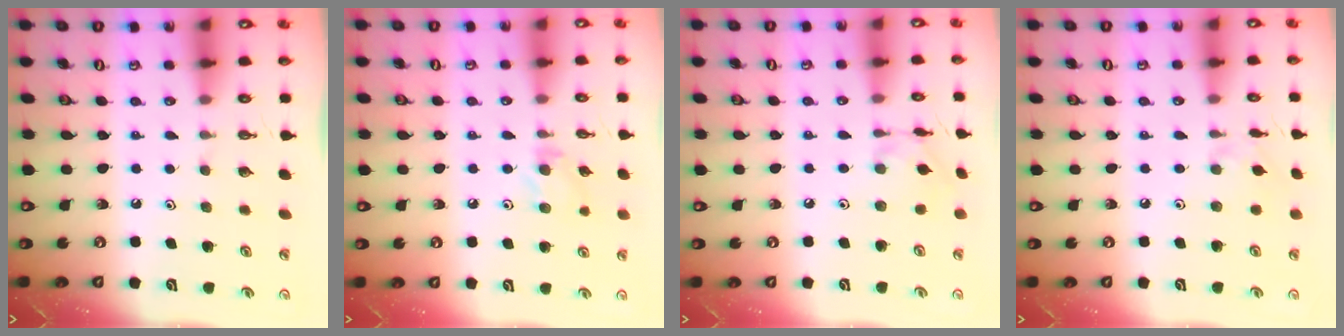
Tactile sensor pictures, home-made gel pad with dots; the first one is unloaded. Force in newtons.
{"total": 6.4, "press": 6.4, "slide": 0.8}
{"total": 3.8, "press": 3.8, "slide": 0.2}
{"total": 1.8, "press": 1.7, "slide": 0.5}